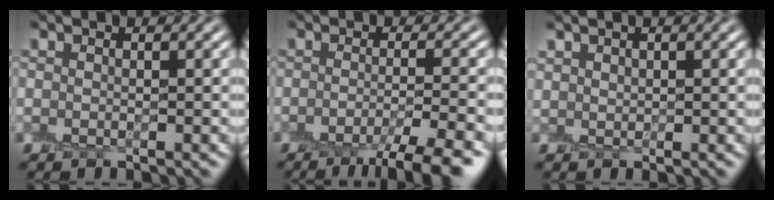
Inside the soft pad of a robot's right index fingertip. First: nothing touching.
{"total": 5.6, "force": [-3.7, 0.8, 4.1], "torque": [-0.054, -0.007, -0.055]}
{"total": 0.9, "force": [0.7, 0.4, -0.2], "torque": [0.008, -0.001, 0.018]}